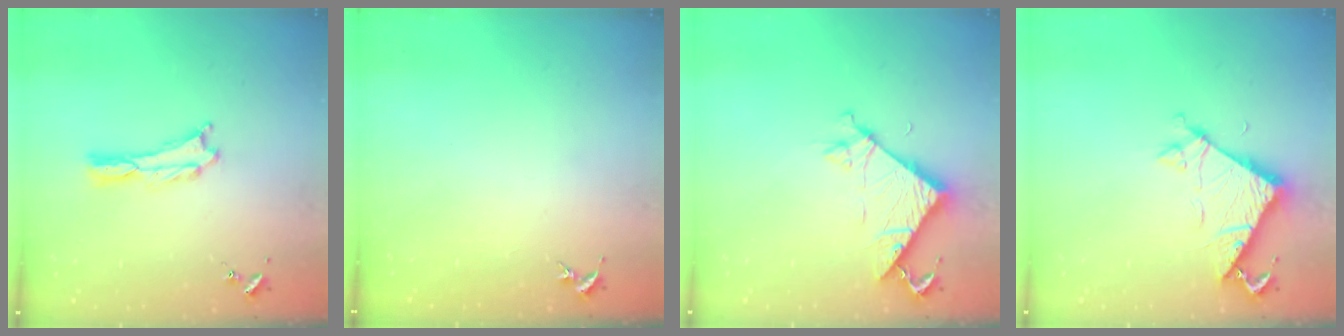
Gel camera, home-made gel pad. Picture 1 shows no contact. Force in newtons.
{"total": 0.0}
{"total": 7.2, "press": 7.1, "slide": 0.4}
{"total": 6.7, "press": 6.7, "slide": 0.6}